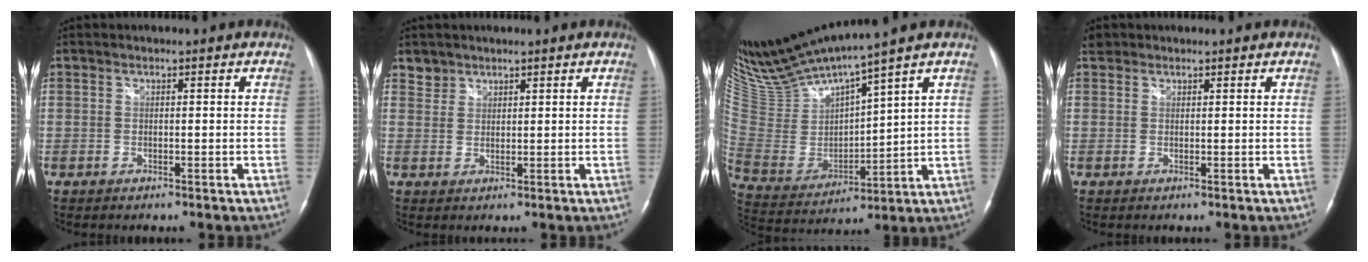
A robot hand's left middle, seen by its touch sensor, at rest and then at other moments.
{"total": 2.1, "force": [1.7, 1.2, -0.4], "torque": [0.014, 0.009, 0.027]}
{"total": 15.4, "force": [13.9, -0.5, 6.8], "torque": [-0.145, -0.018, 0.284]}
{"total": 1.4, "force": [1.1, 0.9, 0.0], "torque": [0.002, 0.015, 0.017]}